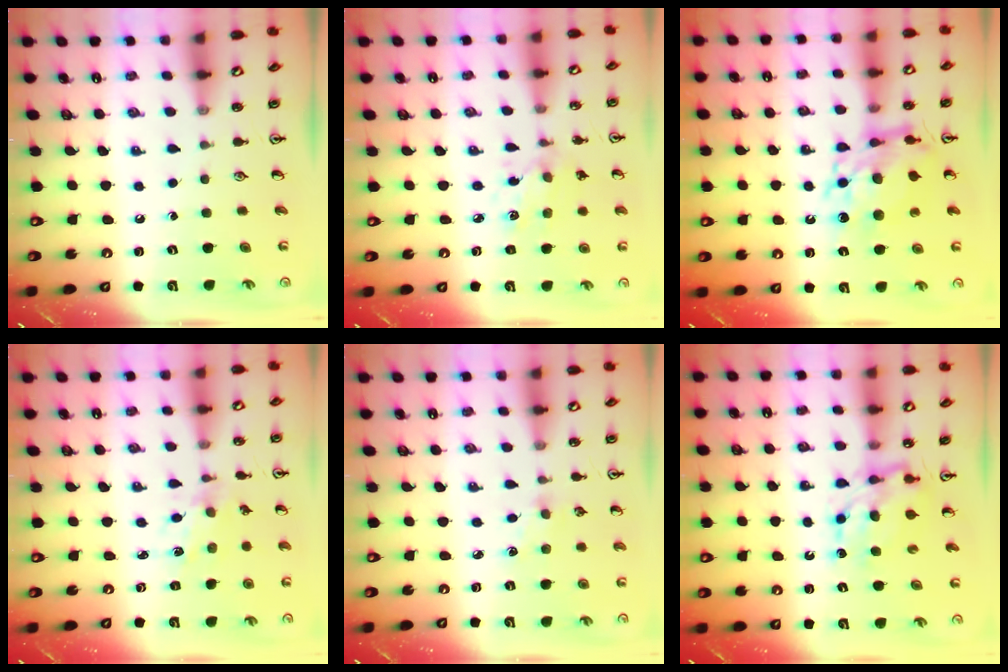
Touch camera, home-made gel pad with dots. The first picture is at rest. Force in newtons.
{"total": 2.1, "press": 2.1, "slide": 0.4}
{"total": 12.0, "press": 12.0, "slide": 1.1}
{"total": 2.0, "press": 2.0, "slide": 0.5}
{"total": 2.9, "press": 2.9, "slide": 0.4}
{"total": 7.3, "press": 7.3, "slide": 0.3}